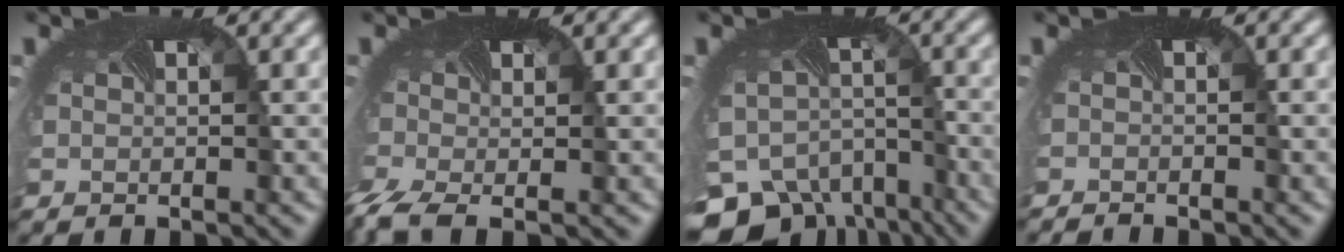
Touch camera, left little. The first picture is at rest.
{"total": 4.9, "force": [-2.9, 2.0, 3.4], "torque": [-0.098, -0.029, -0.055]}
{"total": 12.7, "force": [-9.3, 7.7, 4.1], "torque": [-0.101, -0.053, -0.113]}
{"total": 1.3, "force": [-1.3, -0.4, -0.2], "torque": [-0.003, -0.013, -0.023]}